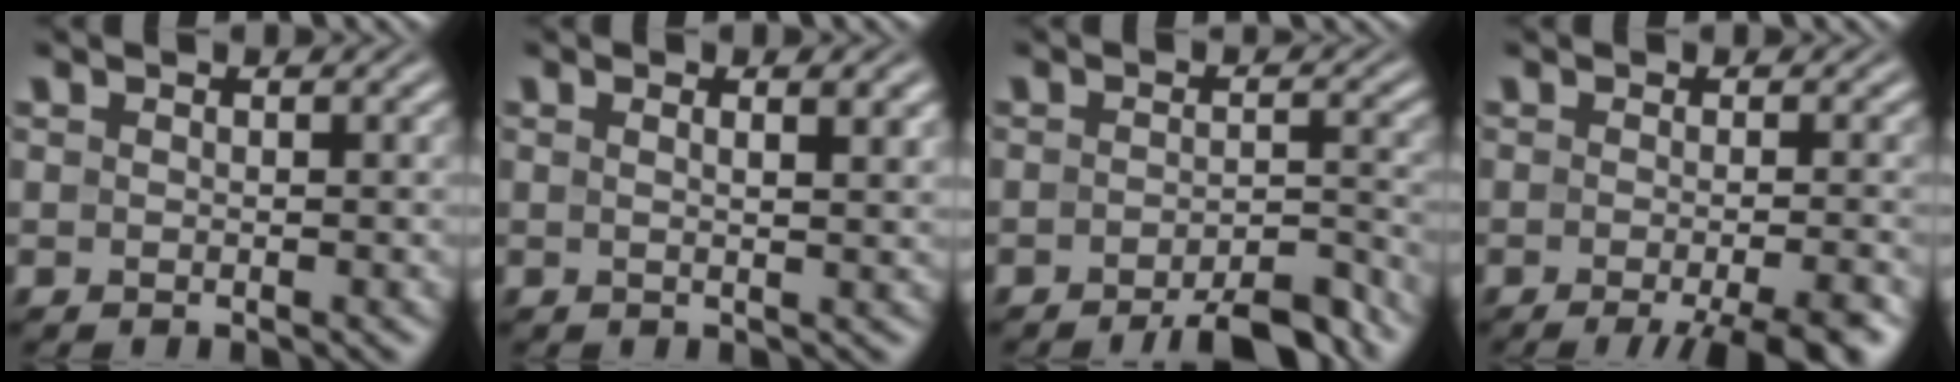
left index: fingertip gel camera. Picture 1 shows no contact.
{"total": 3.3, "force": [1.3, 1.1, 2.8], "torque": [-0.020, 0.006, 0.000]}
{"total": 5.2, "force": [-4.0, 1.2, 3.2], "torque": [-0.041, 0.006, -0.056]}
{"total": 6.0, "force": [-3.2, 1.4, 4.9], "torque": [-0.046, -0.007, -0.040]}